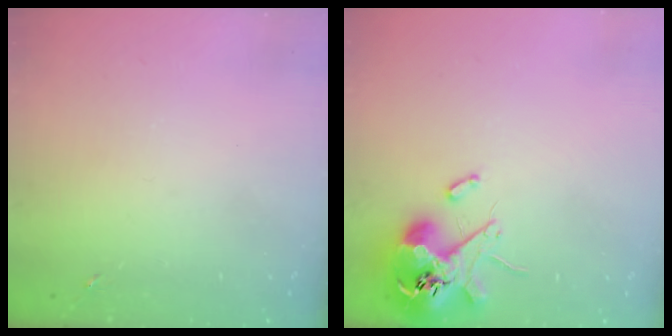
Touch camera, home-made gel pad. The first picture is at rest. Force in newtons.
{"total": 11.8, "press": 11.6, "slide": 1.8}